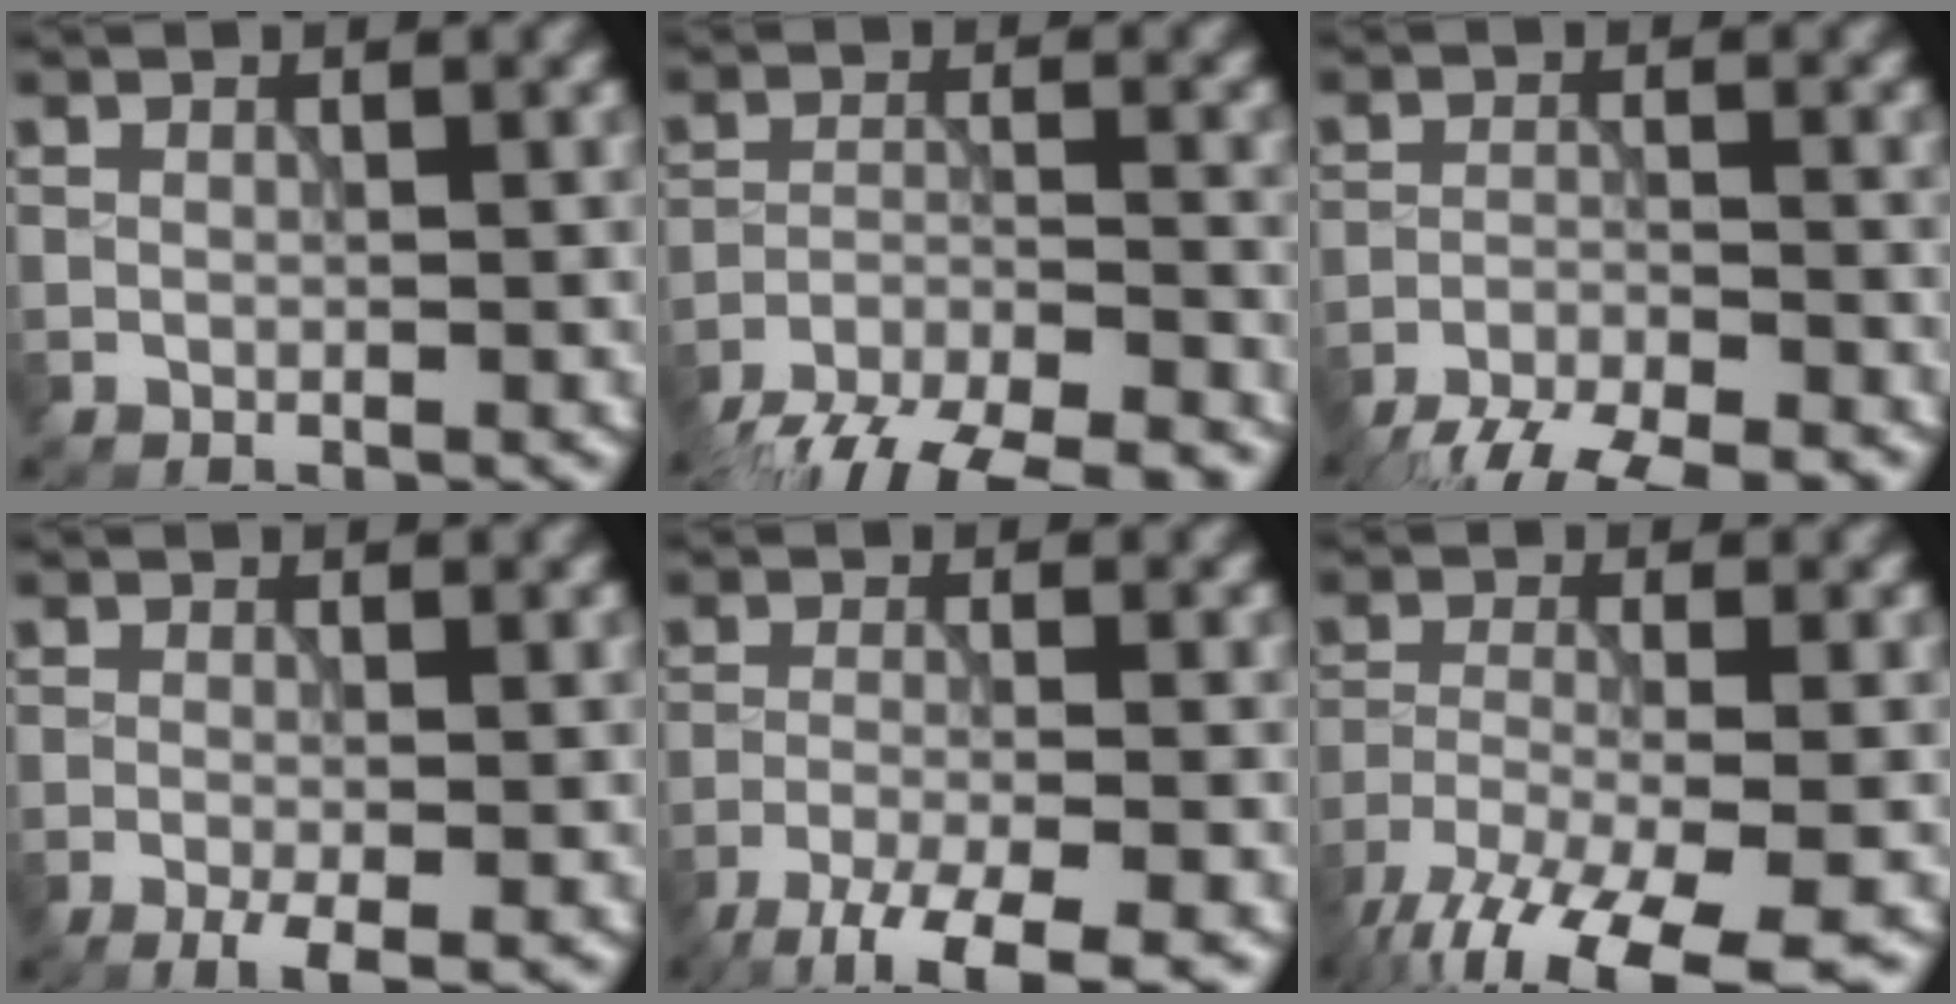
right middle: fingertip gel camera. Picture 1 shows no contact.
{"total": 11.4, "force": [-10.3, 3.1, 3.8], "torque": [-0.052, -0.016, -0.154]}
{"total": 8.8, "force": [-8.0, 1.7, 3.2], "torque": [-0.060, -0.024, -0.128]}
{"total": 3.0, "force": [-1.7, 0.7, 2.4], "torque": [-0.045, -0.005, -0.033]}
{"total": 6.9, "force": [-5.1, 1.3, 4.5], "torque": [-0.072, -0.013, -0.096]}
{"total": 12.9, "force": [-10.0, 3.4, 7.4], "torque": [-0.148, -0.046, -0.155]}